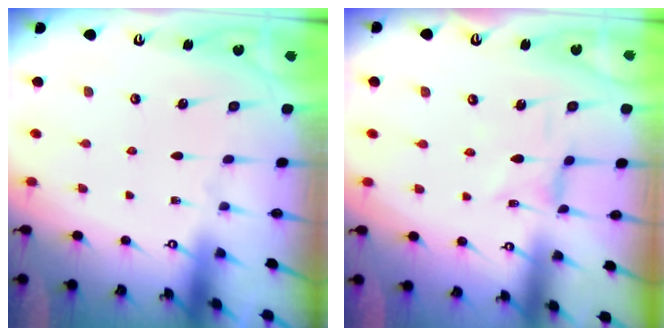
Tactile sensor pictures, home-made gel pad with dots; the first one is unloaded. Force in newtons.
{"total": 1.6, "press": 1.5, "slide": 0.3}